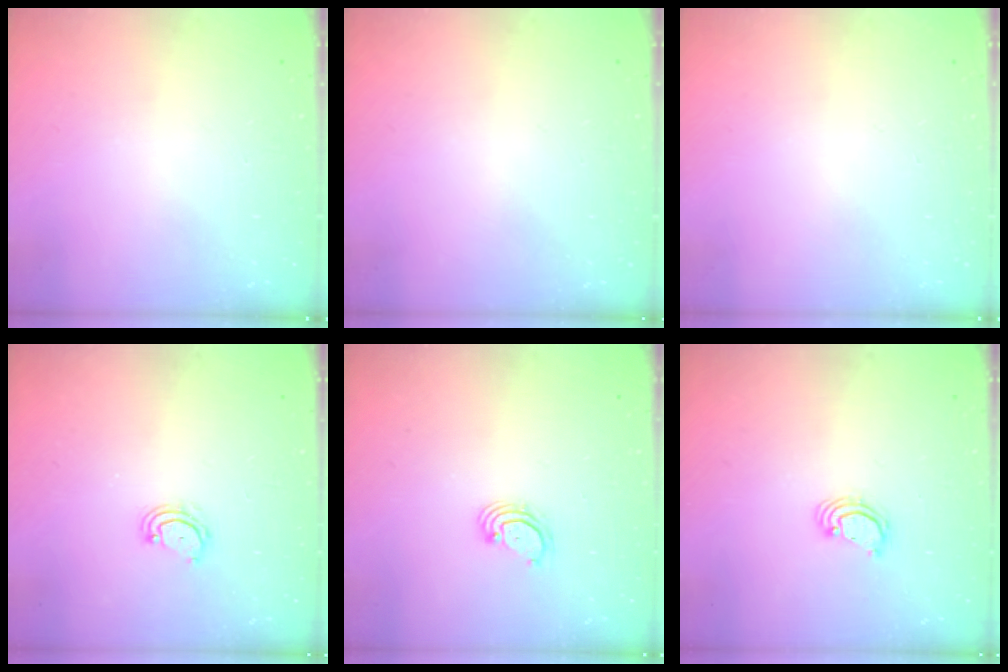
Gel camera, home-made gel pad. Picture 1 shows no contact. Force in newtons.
{"total": 0.0}
{"total": 0.0}
{"total": 4.0, "press": 4.0, "slide": 0.3}
{"total": 3.0, "press": 3.0, "slide": 0.3}
{"total": 2.2, "press": 2.2, "slide": 0.1}